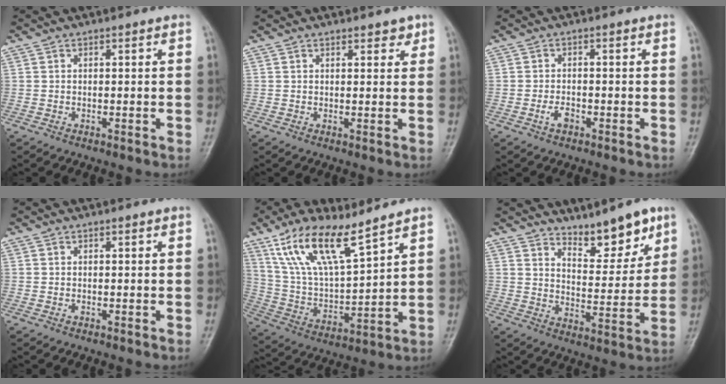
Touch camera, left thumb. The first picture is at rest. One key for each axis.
{"total": 2.0, "fx": 1.6, "fy": 1.0, "fz": 0.8, "tx": 0.005, "ty": -0.009, "tz": 0.018}
{"total": 2.2, "fx": -1.1, "fy": 1.3, "fz": 1.5, "tx": -0.027, "ty": 0.007, "tz": -0.020}
{"total": 0.0}
{"total": 15.4, "fx": 10.5, "fy": 4.2, "fz": 10.5, "tx": -0.184, "ty": -0.048, "tz": 0.216}
{"total": 9.6, "fx": 7.3, "fy": 3.2, "fz": 5.3, "tx": -0.051, "ty": -0.062, "tz": 0.124}